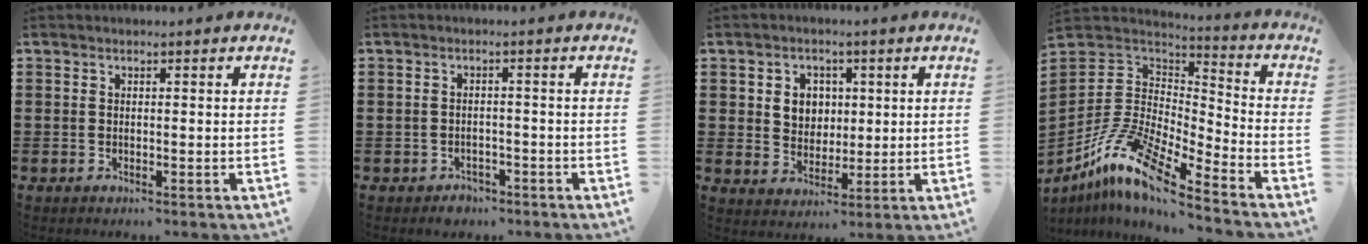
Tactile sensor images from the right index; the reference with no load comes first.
{"total": 1.8, "force": [-1.7, 0.8, -0.1], "torque": [-0.005, 0.001, -0.038]}
{"total": 4.7, "force": [1.1, 4.1, 1.9], "torque": [-0.046, 0.010, 0.016]}
{"total": 12.3, "force": [-9.2, 3.2, 7.5], "torque": [-0.177, 0.008, -0.191]}